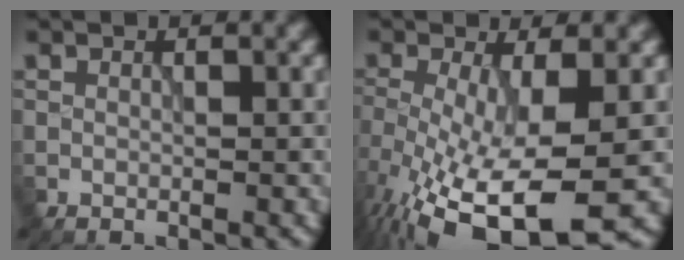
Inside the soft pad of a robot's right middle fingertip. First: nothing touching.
{"total": 12.4, "force": [-4.4, 4.6, 10.6], "torque": [-0.206, -0.040, -0.065]}